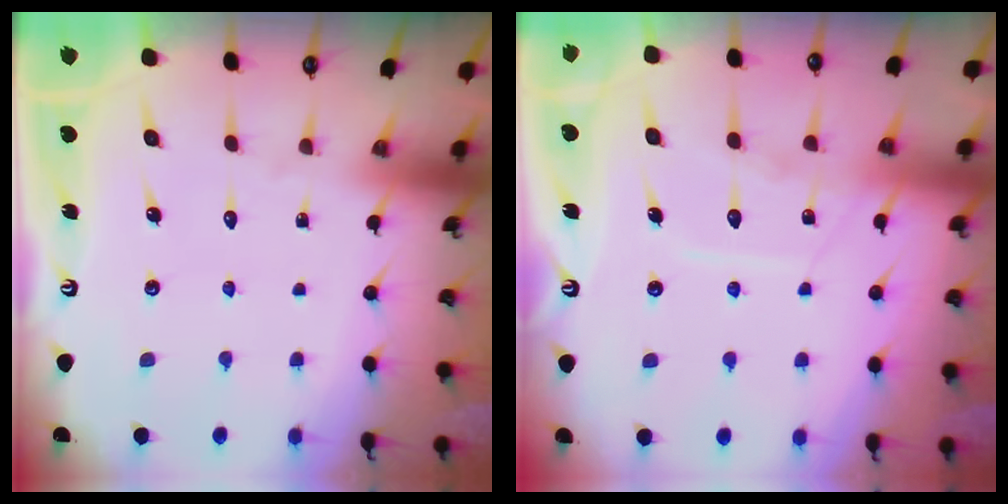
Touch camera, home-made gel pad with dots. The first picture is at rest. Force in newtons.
{"total": 8.8, "press": 8.8, "slide": 0.7}